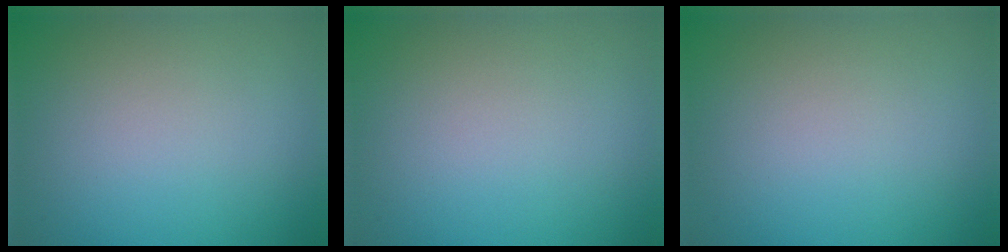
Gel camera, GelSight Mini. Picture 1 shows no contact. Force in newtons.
{"total": 0.0}
{"total": 0.0}